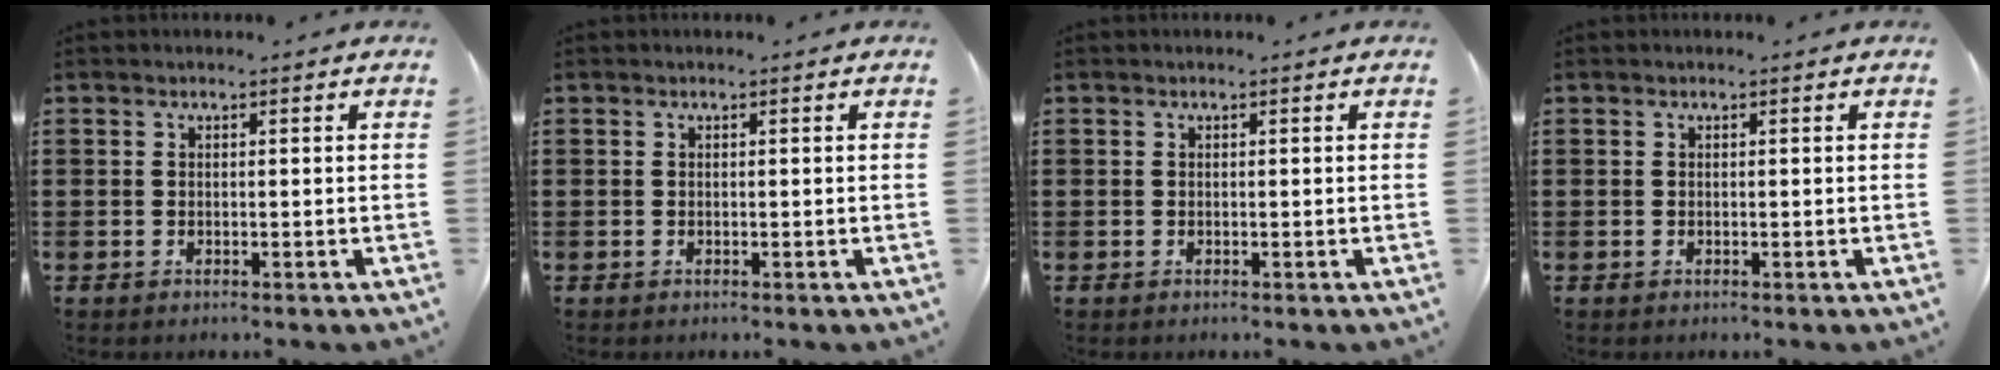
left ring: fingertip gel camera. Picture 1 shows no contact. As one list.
[{"total": 0.0}, {"total": 0.0}, {"total": 0.0}]